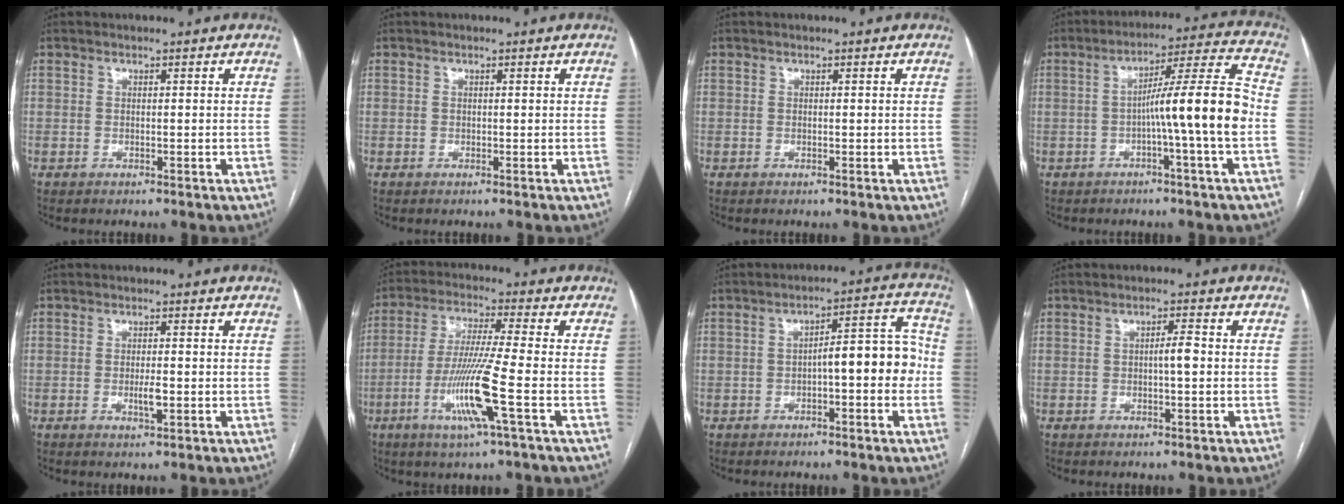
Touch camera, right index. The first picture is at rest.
{"total": 0.0}
{"total": 0.0}
{"total": 11.6, "force": [-2.3, -1.4, 11.2], "torque": [-0.175, 0.020, -0.040]}
{"total": 2.3, "force": [-0.6, 0.5, 2.2], "torque": [-0.043, -0.002, -0.008]}
{"total": 11.4, "force": [-3.9, -1.1, 10.7], "torque": [-0.213, -0.018, -0.079]}
{"total": 8.6, "force": [-1.4, 2.3, 8.2], "torque": [-0.104, 0.042, -0.017]}
{"total": 2.4, "force": [-0.2, 0.2, 2.3], "torque": [-0.039, 0.003, -0.005]}